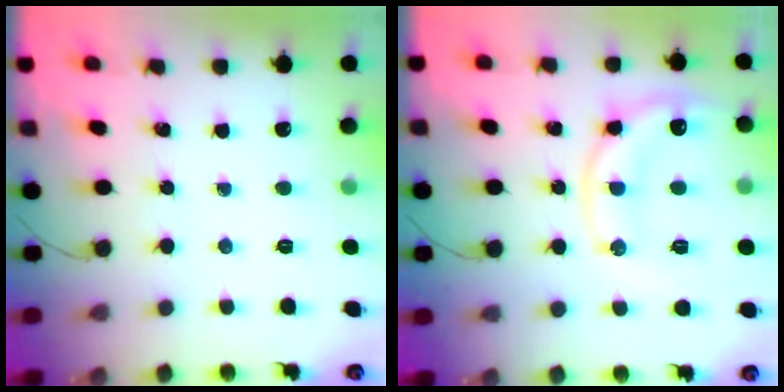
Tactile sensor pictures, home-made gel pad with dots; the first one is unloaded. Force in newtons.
{"total": 13.7, "press": 13.6, "slide": 1.4}